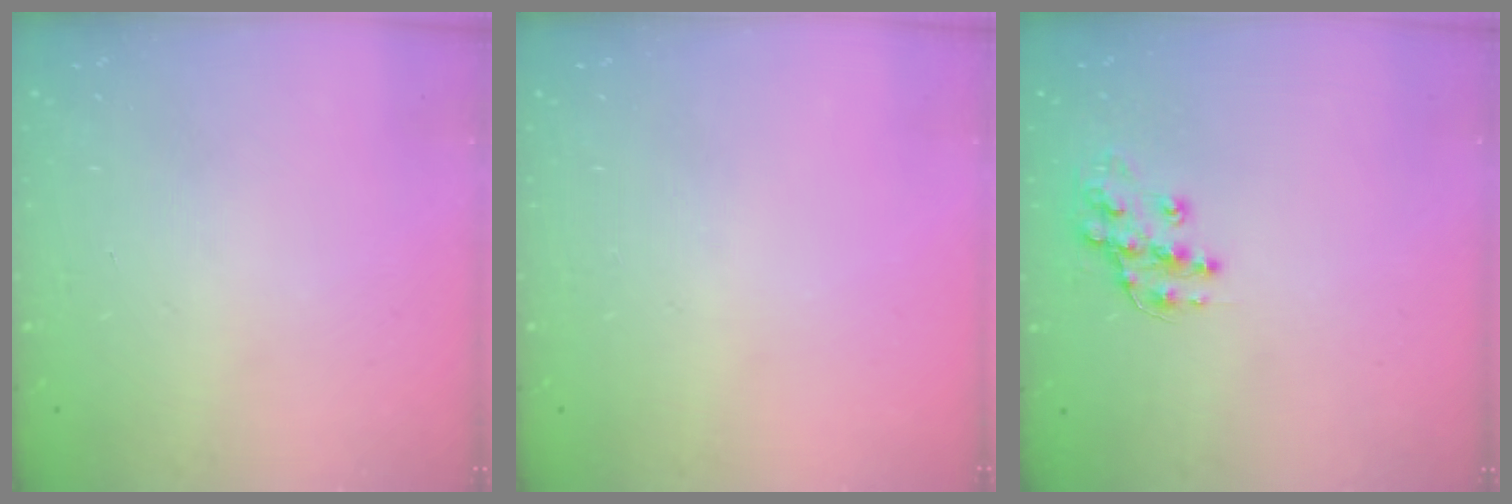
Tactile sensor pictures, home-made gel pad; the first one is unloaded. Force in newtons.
{"total": 0.0}
{"total": 10.7, "press": 10.7, "slide": 0.6}